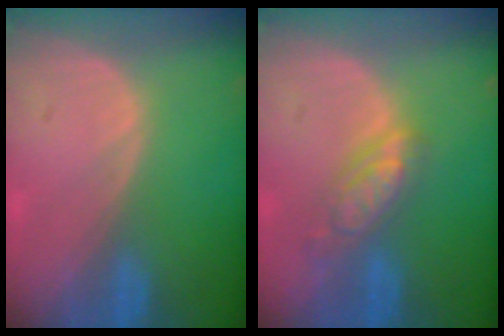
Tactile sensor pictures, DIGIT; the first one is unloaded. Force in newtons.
{"total": 5.6, "press": 5.1, "slide": 2.4}